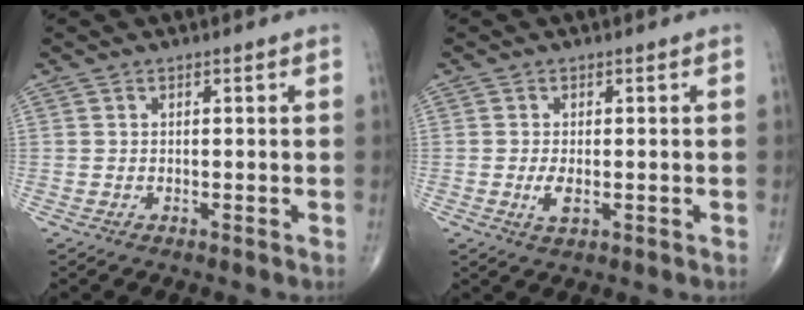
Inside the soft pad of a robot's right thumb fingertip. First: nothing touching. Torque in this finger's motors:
{"motor_torque": [1.24, 2.50, 0.36, 0.33, 0.12]}